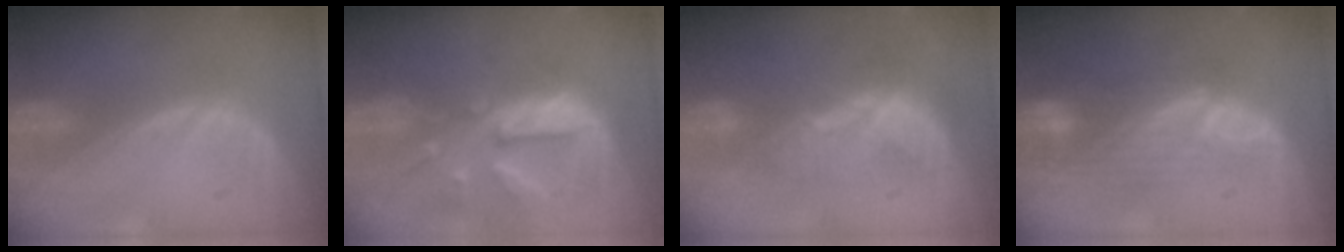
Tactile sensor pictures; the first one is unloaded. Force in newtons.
{"total": 10.6, "press": 9.4, "slide": 4.9}
{"total": 8.9, "press": 7.7, "slide": 4.4}
{"total": 9.7, "press": 8.0, "slide": 5.5}